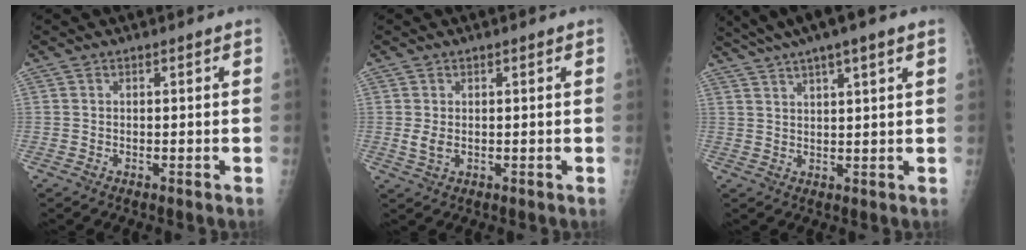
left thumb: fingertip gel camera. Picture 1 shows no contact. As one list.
[{"total": 2.2, "force": [0.2, 1.3, 1.8], "torque": [-0.033, -0.006, 0.007]}, {"total": 11.6, "force": [7.7, 1.9, 8.5], "torque": [-0.140, 0.016, 0.127]}]